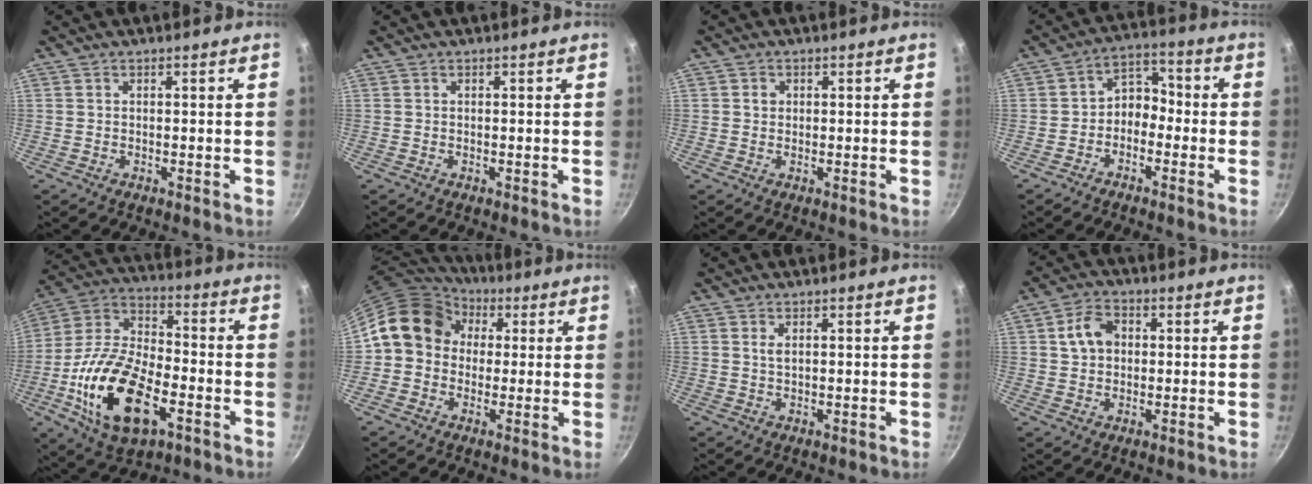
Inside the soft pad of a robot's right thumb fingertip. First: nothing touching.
{"total": 0.0}
{"total": 1.2, "force": [0.3, 1.1, 0.3], "torque": [-0.001, 0.001, 0.005]}
{"total": 6.5, "force": [-1.9, 4.8, 3.9], "torque": [-0.033, 0.040, -0.051]}
{"total": 21.5, "force": [-7.4, 10.8, 17.0], "torque": [-0.317, 0.027, -0.128]}
{"total": 13.7, "force": [1.5, 11.5, 7.2], "torque": [-0.122, 0.034, 0.016]}
{"total": 1.0, "force": [0.5, 0.3, 0.8], "torque": [-0.016, -0.002, 0.011]}
{"total": 6.1, "force": [1.1, 4.6, 3.8], "torque": [-0.060, 0.011, 0.015]}